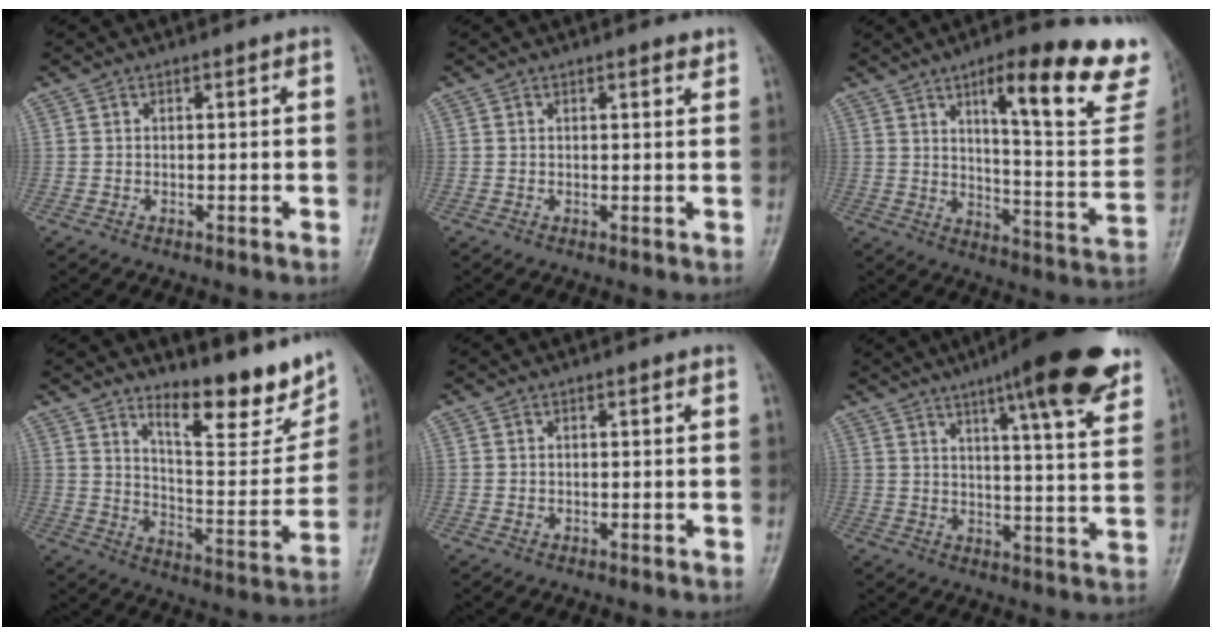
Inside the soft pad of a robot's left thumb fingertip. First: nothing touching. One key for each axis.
{"total": 1.4, "fx": 1.0, "fy": 0.4, "fz": 0.8, "tx": -0.011, "ty": -0.006, "tz": 0.013}
{"total": 22.9, "fx": 14.0, "fy": 5.6, "fz": 17.2, "tx": -0.185, "ty": -0.066, "tz": 0.194}
{"total": 16.0, "fx": 11.7, "fy": 4.7, "fz": 9.9, "tx": -0.095, "ty": -0.087, "tz": 0.185}
{"total": 0.6, "fx": 0.1, "fy": 0.5, "fz": 0.4, "tx": -0.004, "ty": 0.002, "tz": 0.003}
{"total": 18.9, "fx": 12.2, "fy": 3.0, "fz": 14.1, "tx": -0.177, "ty": -0.046, "tz": 0.164}